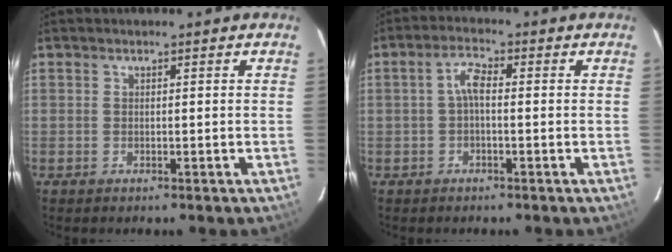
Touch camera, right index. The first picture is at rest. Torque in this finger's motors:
{"motor_torque": [0.48, -0.08, 0.30, 0.06]}